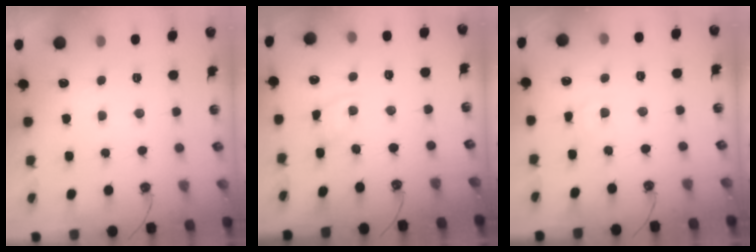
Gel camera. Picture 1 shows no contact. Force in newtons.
{"total": 1.7, "press": 1.7, "slide": 0.3}
{"total": 2.5, "press": 2.5, "slide": 0.1}